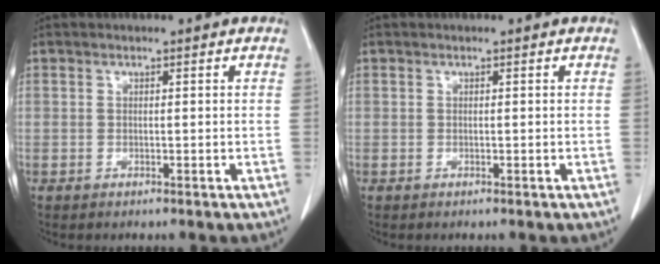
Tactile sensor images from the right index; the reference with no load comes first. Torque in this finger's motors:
{"motor_torque": [0.00, 0.00, 0.01, 0.00]}